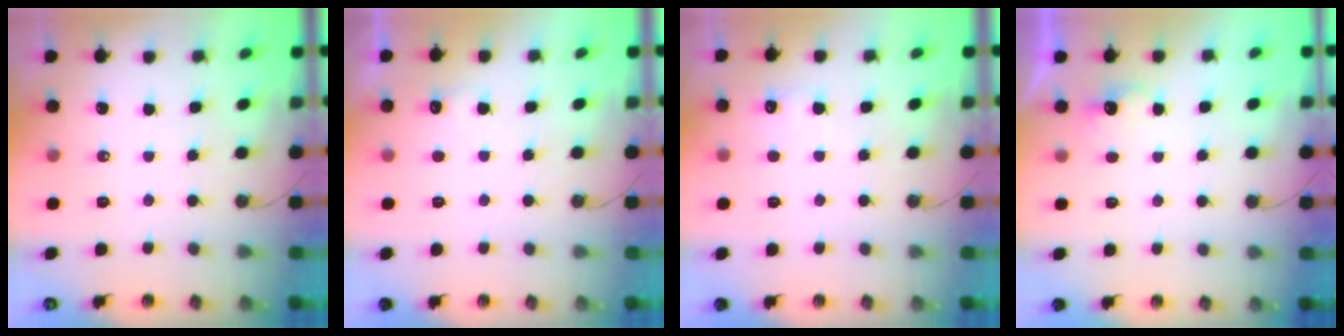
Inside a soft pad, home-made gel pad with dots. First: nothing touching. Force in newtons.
{"total": 5.1, "press": 5.1, "slide": 0.8}
{"total": 5.2, "press": 5.0, "slide": 1.3}
{"total": 3.9, "press": 3.9, "slide": 0.8}